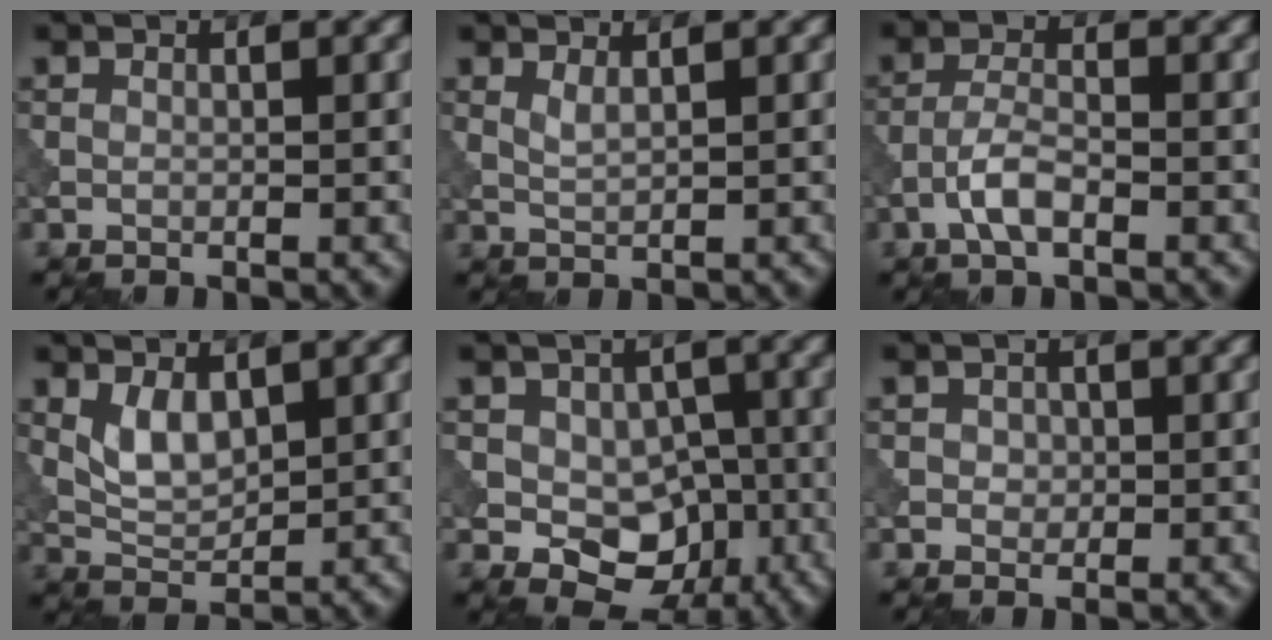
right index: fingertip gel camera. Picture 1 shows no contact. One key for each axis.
{"total": 1.3, "fx": 0.7, "fy": 0.3, "fz": 1.0, "tx": -0.029, "ty": -0.003, "tz": 0.020}
{"total": 3.3, "fx": -1.7, "fy": 1.1, "fz": 2.6, "tx": -0.054, "ty": 0.005, "tz": -0.038}
{"total": 3.3, "fx": 1.1, "fy": 1.7, "fz": 2.6, "tx": -0.054, "ty": -0.006, "tz": 0.028}
{"total": 7.5, "fx": -1.9, "fy": 5.6, "fz": 4.7, "tx": -0.055, "ty": -0.003, "tz": -0.030}
{"total": 1.1, "fx": 0.0, "fy": 0.9, "fz": 0.6, "tx": -0.012, "ty": -0.002, "tz": 0.001}